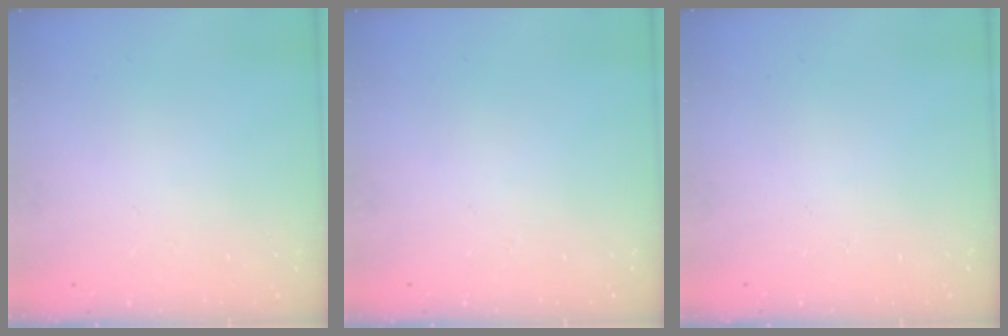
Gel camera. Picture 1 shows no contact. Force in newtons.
{"total": 0.0}
{"total": 0.0}